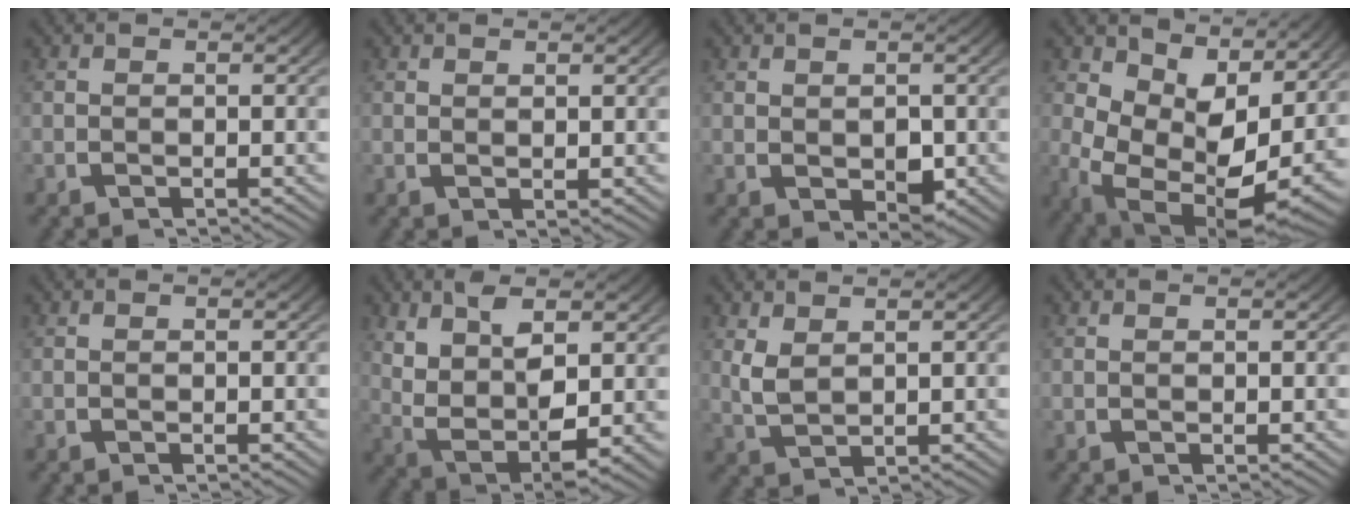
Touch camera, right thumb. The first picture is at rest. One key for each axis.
{"total": 0.8, "fx": 0.7, "fy": 0.1, "fz": 0.3, "tx": -0.001, "ty": -0.004, "tz": 0.020}
{"total": 2.8, "fx": 0.1, "fy": 2.0, "fz": 2.0, "tx": -0.032, "ty": -0.015, "tz": 0.012}
{"total": 12.3, "fx": -1.1, "fy": 7.7, "fz": 9.6, "tx": -0.214, "ty": -0.082, "tz": 0.025}
{"total": 0.0}
{"total": 9.6, "fx": -0.1, "fy": 5.9, "fz": 7.6, "tx": -0.173, "ty": -0.054, "tz": 0.031}
{"total": 2.6, "fx": 1.5, "fy": 1.4, "fz": 1.6, "tx": -0.038, "ty": -0.009, "tz": 0.041}
{"total": 0.0}